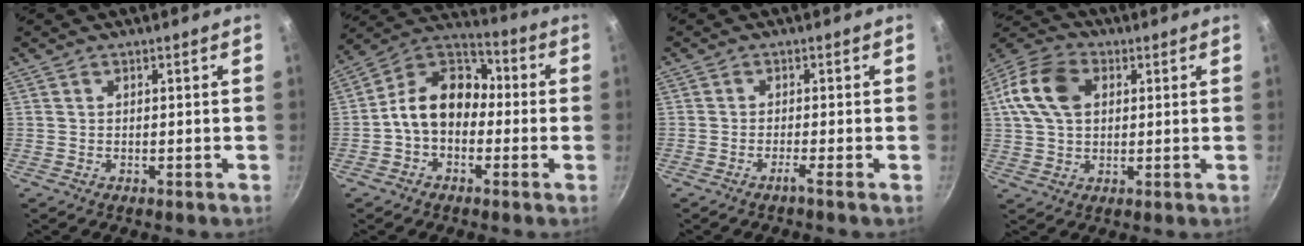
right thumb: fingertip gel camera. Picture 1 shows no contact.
{"total": 12.9, "force": [-1.6, 9.6, 8.4], "torque": [-0.098, 0.049, -0.054]}
{"total": 1.6, "force": [-1.0, -0.5, 1.1], "torque": [-0.031, 0.007, -0.023]}
{"total": 12.7, "force": [3.0, 8.7, 8.7], "torque": [-0.156, 0.015, 0.041]}